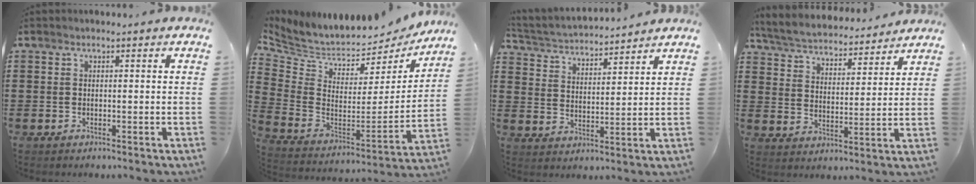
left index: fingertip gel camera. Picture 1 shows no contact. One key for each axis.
{"total": 4.5, "fx": 3.9, "fy": 1.9, "fz": 0.9, "tx": -0.047, "ty": -0.046, "tz": 0.066}
{"total": 3.5, "fx": 3.5, "fy": 0.3, "fz": 0.1, "tx": -0.022, "ty": -0.023, "tz": 0.058}
{"total": 4.5, "fx": 4.4, "fy": 0.2, "fz": 0.6, "tx": -0.036, "ty": -0.029, "tz": 0.072}